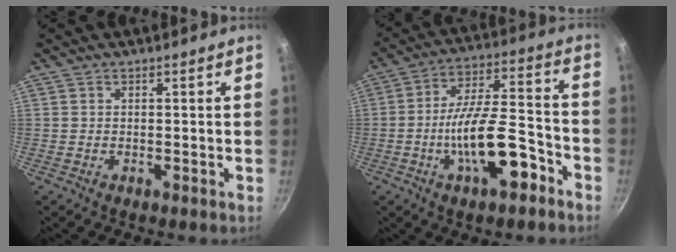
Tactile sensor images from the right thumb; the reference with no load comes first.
{"total": 15.6, "force": [-6.7, 5.7, 12.9], "torque": [-0.192, 0.049, -0.113]}